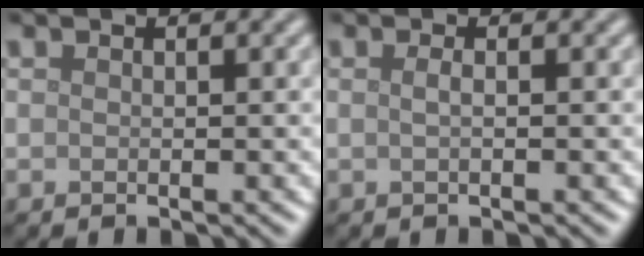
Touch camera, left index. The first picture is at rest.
{"total": 0.9, "force": [0.0, 0.3, 0.8], "torque": [-0.015, 0.003, -0.003]}